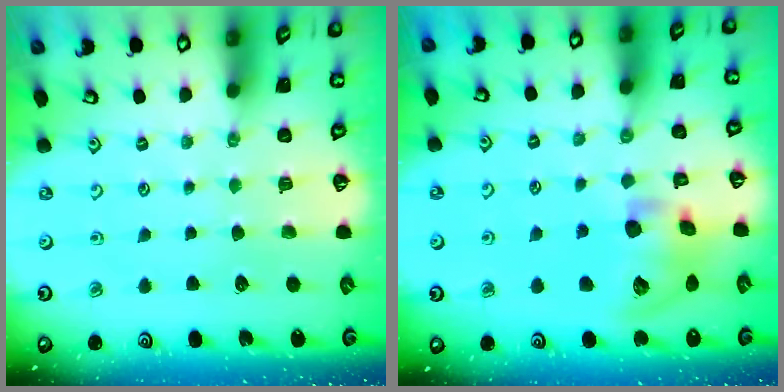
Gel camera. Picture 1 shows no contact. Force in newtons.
{"total": 13.9, "press": 13.8, "slide": 2.1}